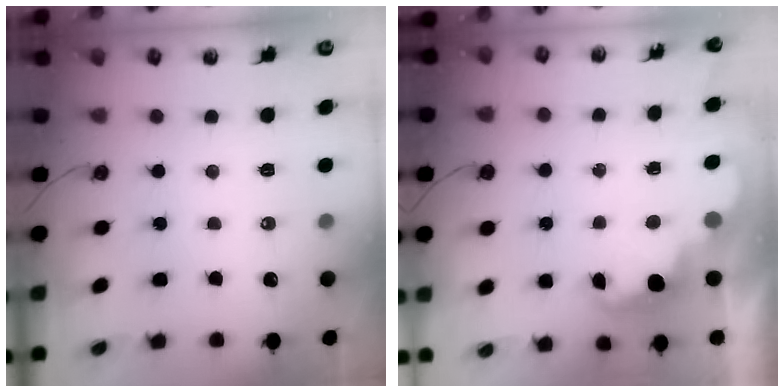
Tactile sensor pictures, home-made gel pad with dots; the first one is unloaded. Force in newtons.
{"total": 2.4, "press": 2.3, "slide": 0.5}